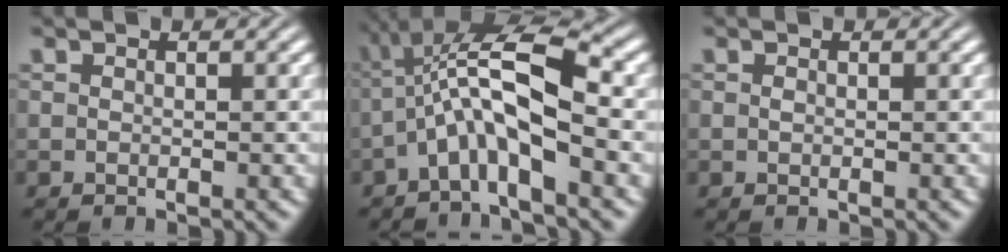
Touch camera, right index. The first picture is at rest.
{"total": 7.4, "force": [0.8, 3.0, 6.7], "torque": [-0.127, -0.007, 0.017]}
{"total": 0.7, "force": [-0.1, -0.7, 0.0], "torque": [-0.001, -0.006, 0.006]}